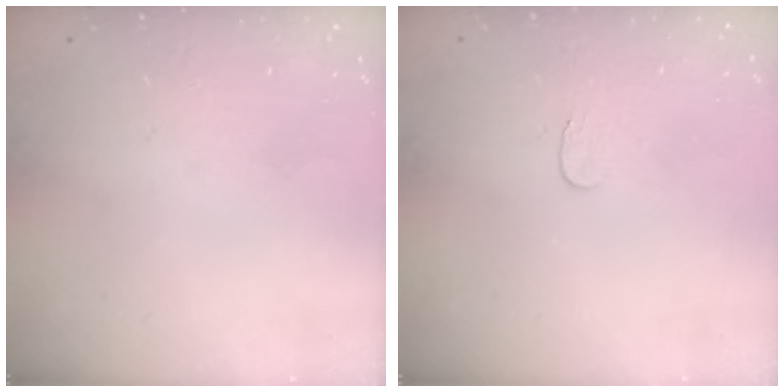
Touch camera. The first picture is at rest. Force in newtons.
{"total": 3.3, "press": 3.3, "slide": 0.4}